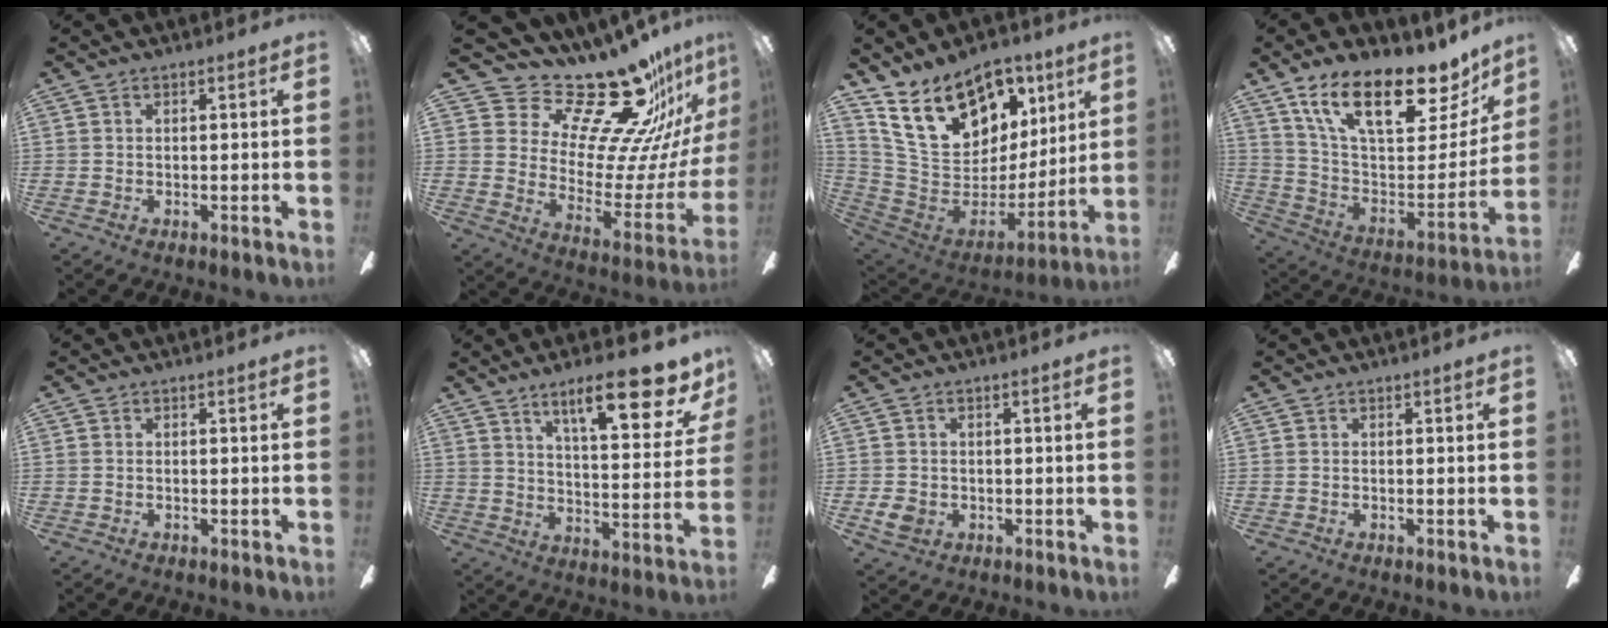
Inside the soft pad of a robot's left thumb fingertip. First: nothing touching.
{"total": 24.3, "force": [20.3, 6.4, 11.6], "torque": [-0.165, -0.169, 0.335]}
{"total": 21.6, "force": [13.6, 13.0, 10.4], "torque": [-0.179, -0.076, 0.260]}
{"total": 20.9, "force": [14.1, 7.9, 13.2], "torque": [-0.211, -0.094, 0.241]}
{"total": 0.0}
{"total": 18.4, "force": [11.5, 5.4, 13.3], "torque": [-0.187, -0.066, 0.177]}
{"total": 3.7, "force": [-0.9, 2.7, 2.3], "torque": [-0.051, 0.003, -0.017]}
{"total": 0.0}